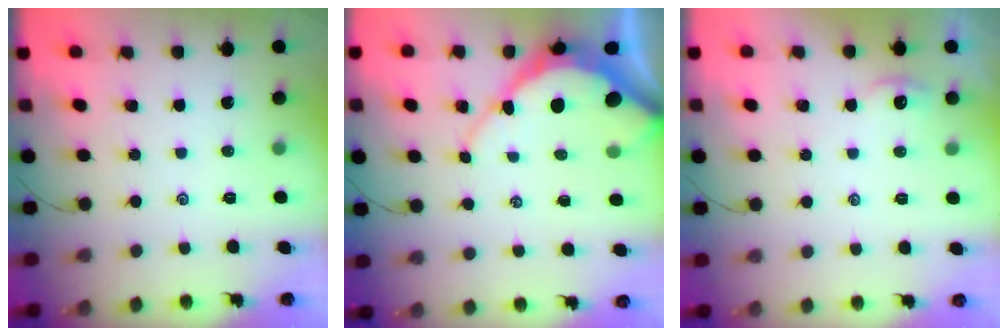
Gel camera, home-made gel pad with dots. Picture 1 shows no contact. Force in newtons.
{"total": 9.2, "press": 9.2, "slide": 0.7}
{"total": 2.4, "press": 2.3, "slide": 0.4}